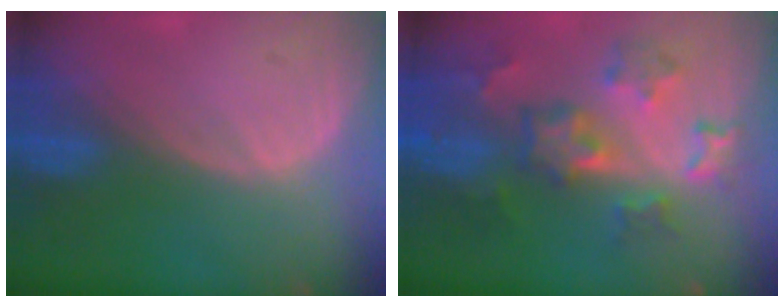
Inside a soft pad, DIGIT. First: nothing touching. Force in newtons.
{"total": 8.4, "press": 7.7, "slide": 3.3}